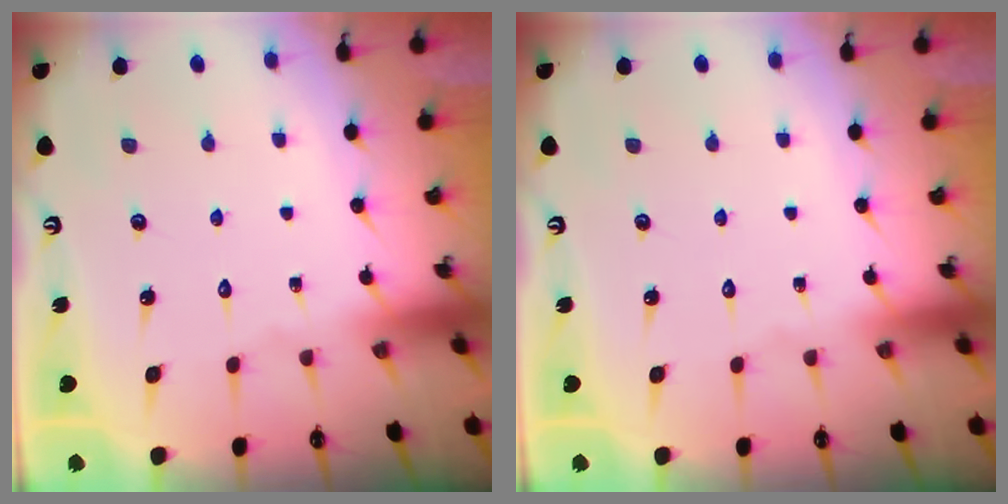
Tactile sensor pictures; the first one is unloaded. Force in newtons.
{"total": 0.0}